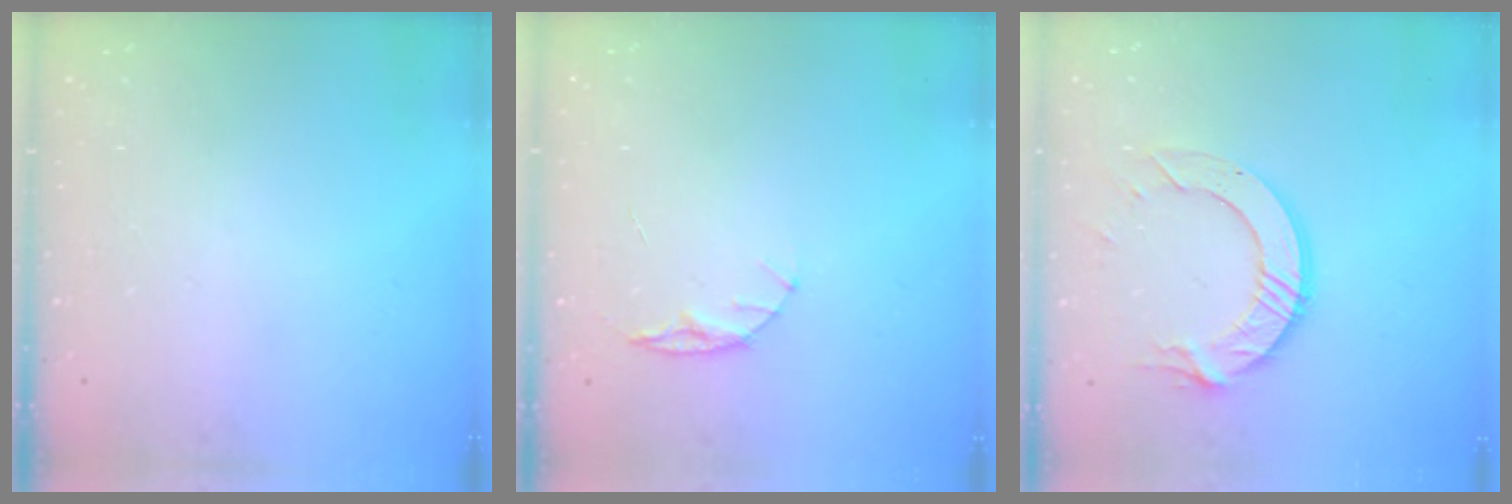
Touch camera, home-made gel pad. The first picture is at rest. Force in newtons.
{"total": 5.1, "press": 5.1, "slide": 0.6}
{"total": 11.1, "press": 11.0, "slide": 1.1}